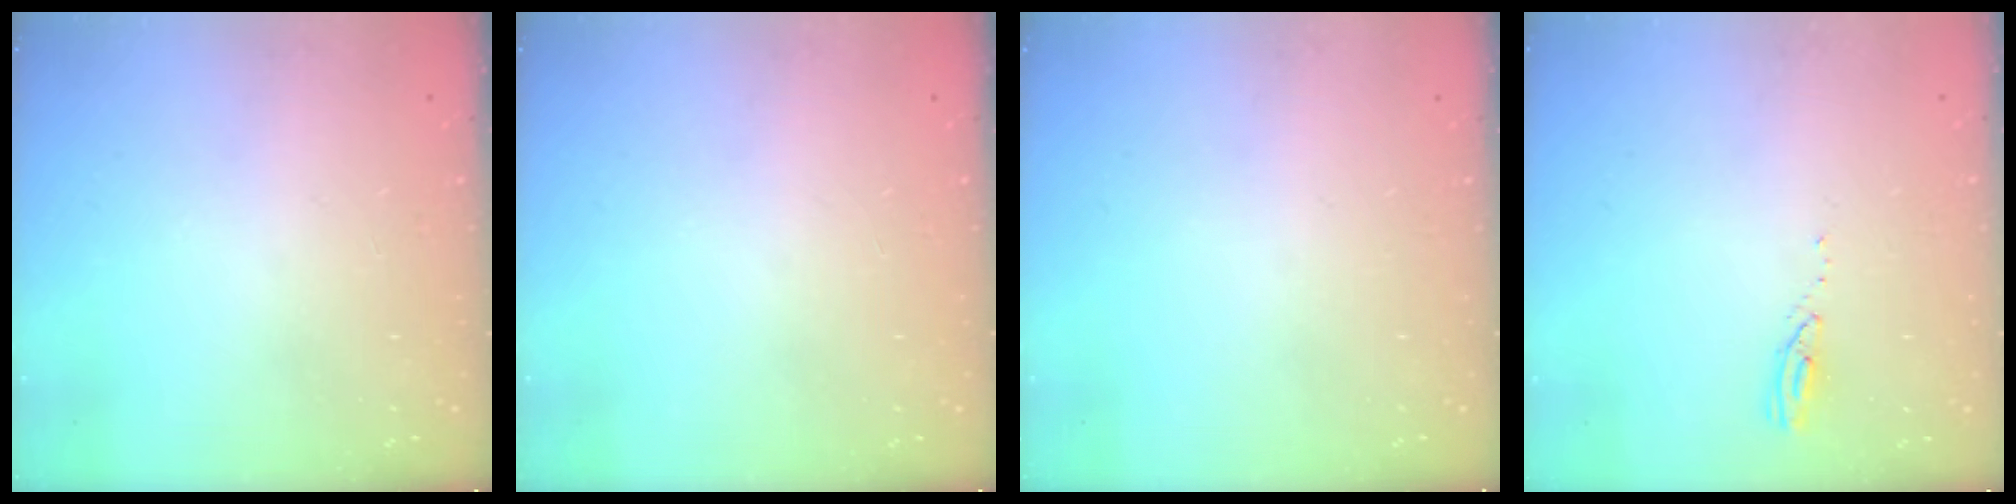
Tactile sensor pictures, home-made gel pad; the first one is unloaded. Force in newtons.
{"total": 0.0}
{"total": 0.0}
{"total": 3.2, "press": 3.1, "slide": 0.3}